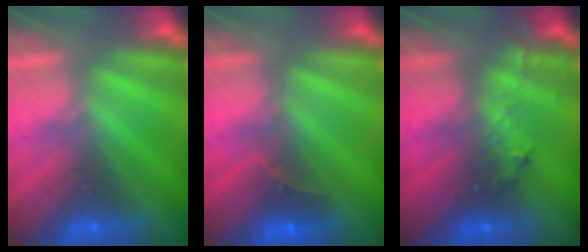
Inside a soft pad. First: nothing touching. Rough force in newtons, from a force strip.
{"total": 2.6}
{"total": 2.8}